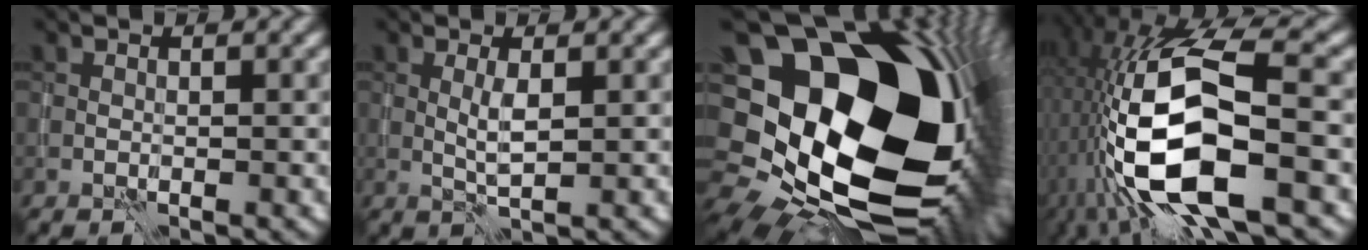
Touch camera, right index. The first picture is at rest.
{"total": 1.8, "force": [0.2, 0.3, 1.8], "torque": [-0.040, -0.001, 0.005]}
{"total": 23.5, "force": [1.1, 16.7, 16.6], "torque": [-0.299, -0.041, 0.017]}
{"total": 16.0, "force": [-4.4, 6.2, 14.1], "torque": [-0.277, -0.015, -0.077]}